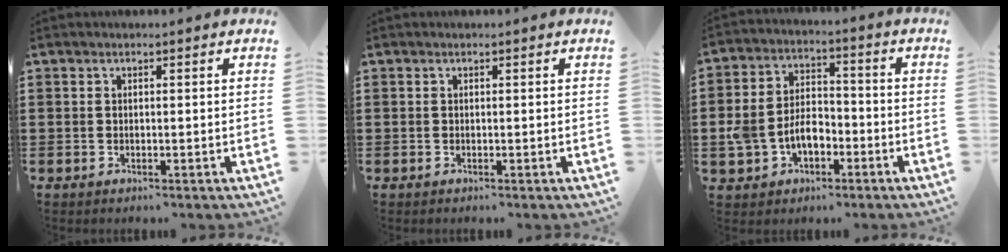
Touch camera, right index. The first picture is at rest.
{"total": 0.0}
{"total": 6.9, "force": [-2.4, 4.7, 4.5], "torque": [-0.113, 0.005, -0.052]}